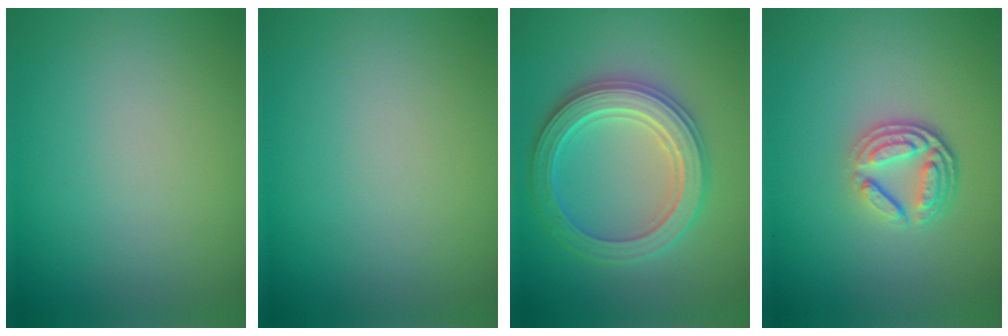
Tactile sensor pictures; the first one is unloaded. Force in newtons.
{"total": 0.0}
{"total": 5.5, "press": 5.5, "slide": 0.9}
{"total": 3.8, "press": 2.8, "slide": 2.6}